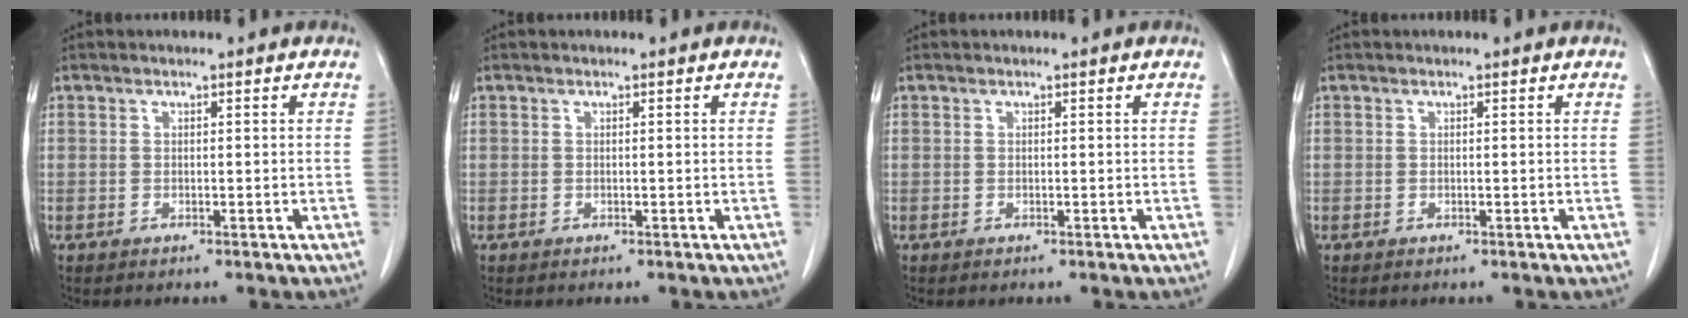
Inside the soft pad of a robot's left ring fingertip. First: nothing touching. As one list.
[{"total": 0.0}, {"total": 0.0}, {"total": 0.0}]